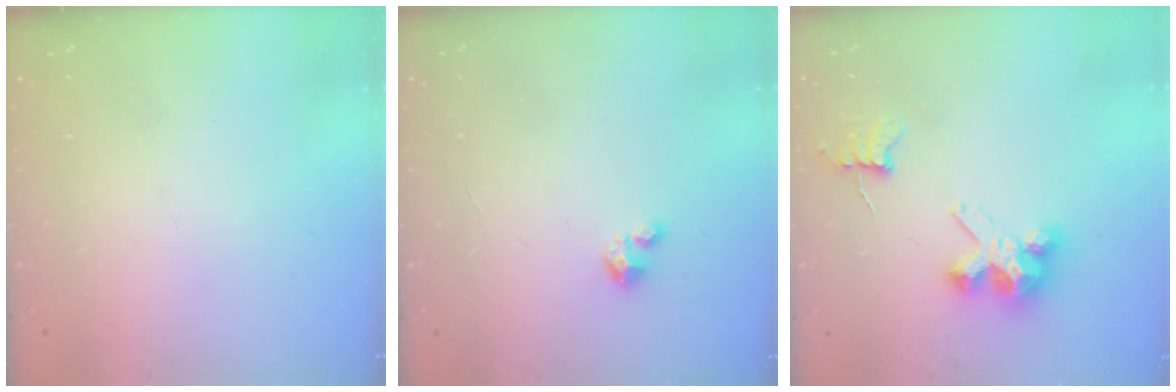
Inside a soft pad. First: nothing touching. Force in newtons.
{"total": 2.7, "press": 2.7, "slide": 0.2}
{"total": 6.8, "press": 6.8, "slide": 0.5}